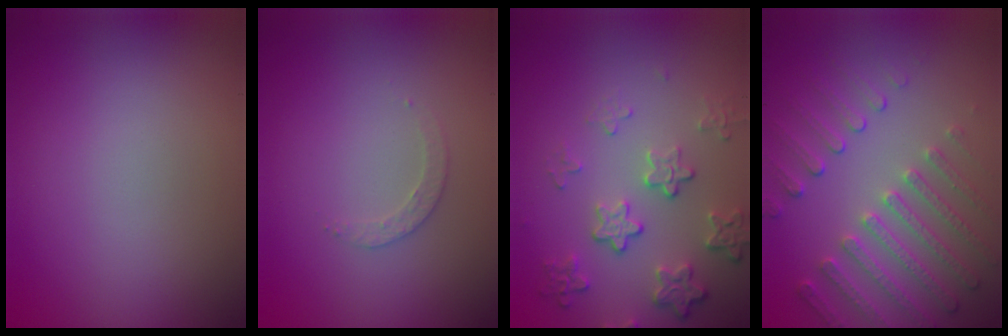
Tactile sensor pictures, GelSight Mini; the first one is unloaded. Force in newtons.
{"total": 1.2, "press": 1.2, "slide": 0.3}
{"total": 4.2, "press": 3.1, "slide": 2.8}
{"total": 5.1, "press": 3.9, "slide": 3.3}